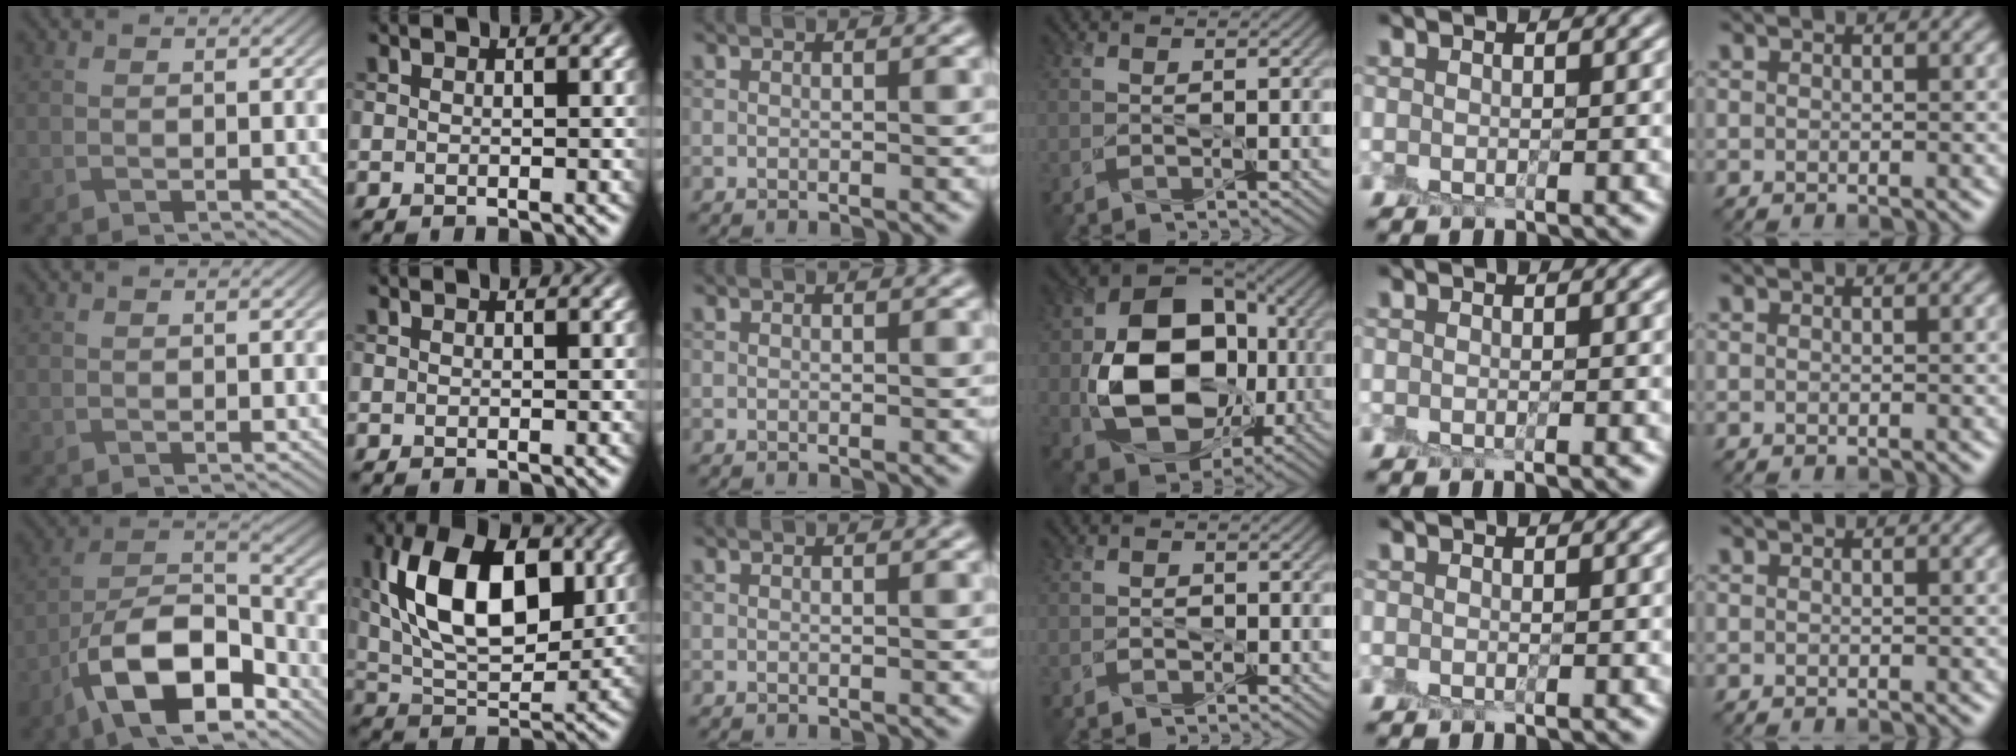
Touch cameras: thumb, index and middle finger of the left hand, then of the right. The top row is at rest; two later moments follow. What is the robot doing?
{"motion": "peel", "object": "postage stamp"}